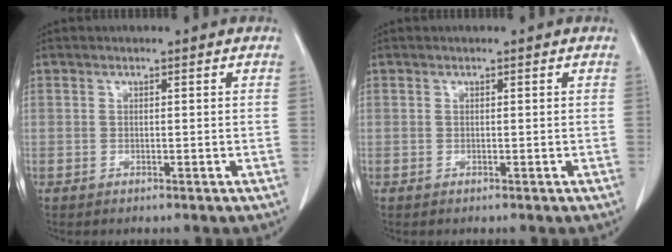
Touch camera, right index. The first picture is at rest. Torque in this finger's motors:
{"motor_torque": [0.00, 0.00, 0.00, 0.00]}